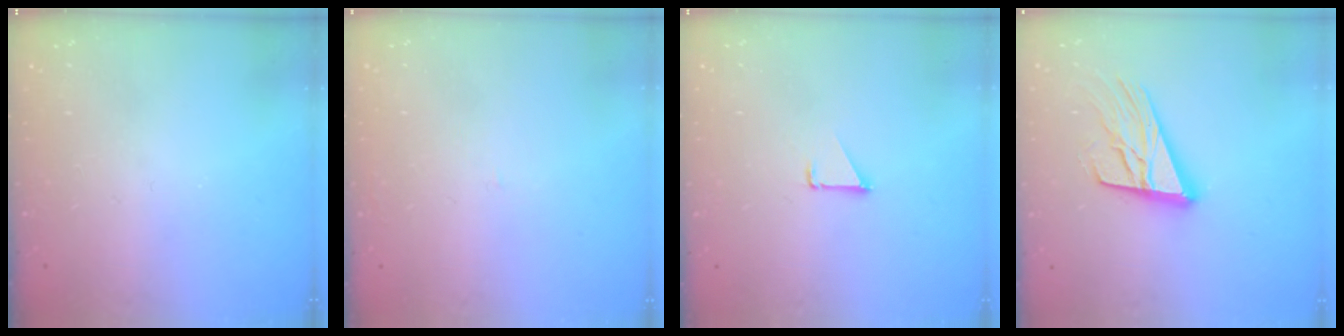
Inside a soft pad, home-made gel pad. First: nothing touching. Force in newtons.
{"total": 0.9, "press": 0.9, "slide": 0.1}
{"total": 1.1, "press": 1.1, "slide": 0.1}
{"total": 18.2, "press": 17.7, "slide": 4.2}